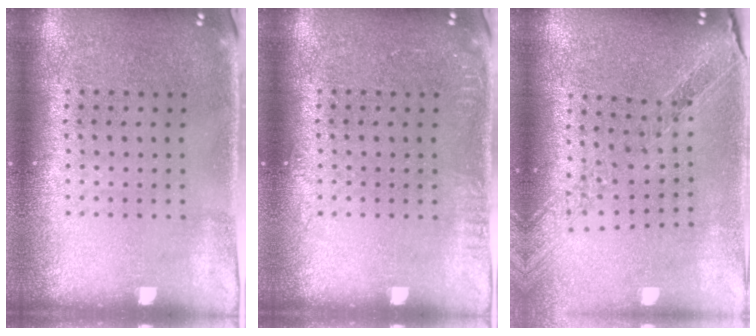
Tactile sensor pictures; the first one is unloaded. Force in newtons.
{"total": 0.8, "press": 0.8, "slide": 0.0}
{"total": 1.1, "press": 1.1, "slide": 0.1}